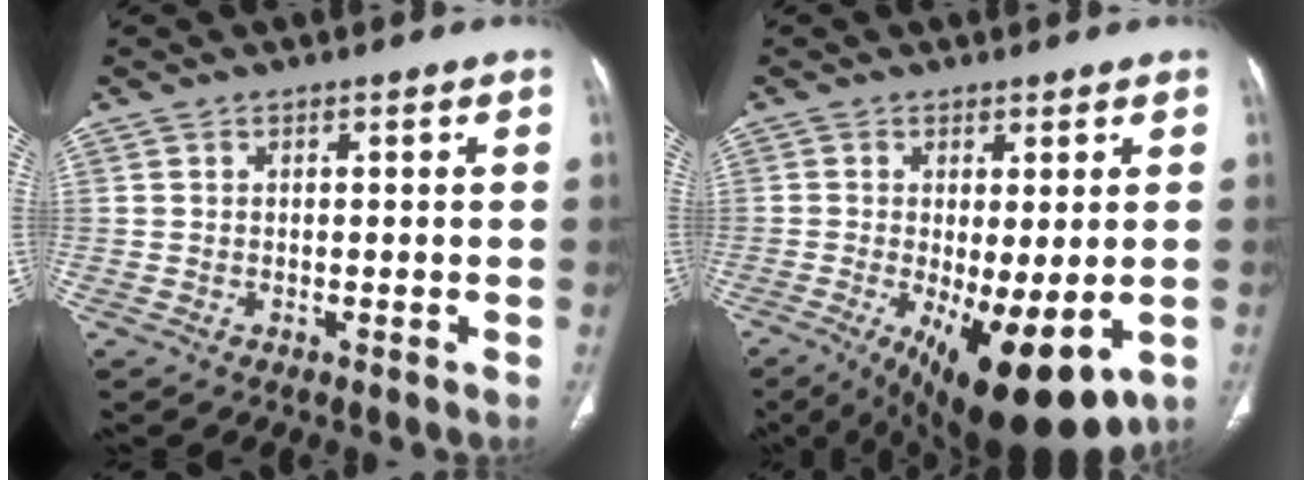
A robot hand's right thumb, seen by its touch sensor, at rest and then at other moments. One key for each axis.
{"total": 15.0, "fx": -4.8, "fy": 5.2, "fz": 13.3, "tx": -0.192, "ty": -0.024, "tz": -0.054}